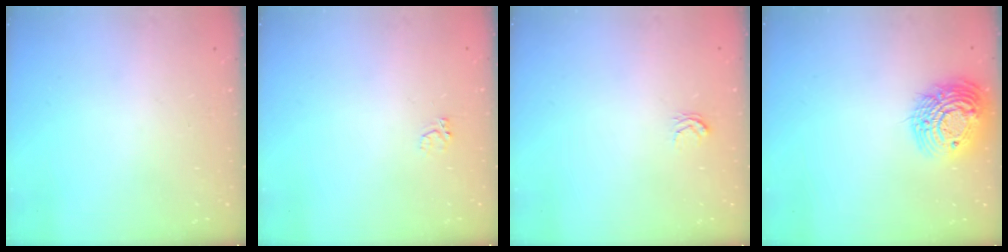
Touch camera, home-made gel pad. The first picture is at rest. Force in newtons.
{"total": 2.4, "press": 2.3, "slide": 0.5}
{"total": 2.6, "press": 2.6, "slide": 0.3}
{"total": 16.4, "press": 16.3, "slide": 1.5}